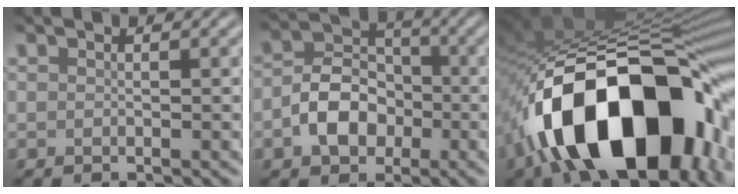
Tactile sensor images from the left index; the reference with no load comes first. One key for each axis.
{"total": 5.3, "fx": -1.4, "fy": 4.0, "fz": 3.1, "tx": -0.052, "ty": 0.005, "tz": -0.030}
{"total": 19.5, "fx": -7.5, "fy": 11.0, "fz": 14.3, "tx": -0.237, "ty": -0.012, "tz": -0.114}